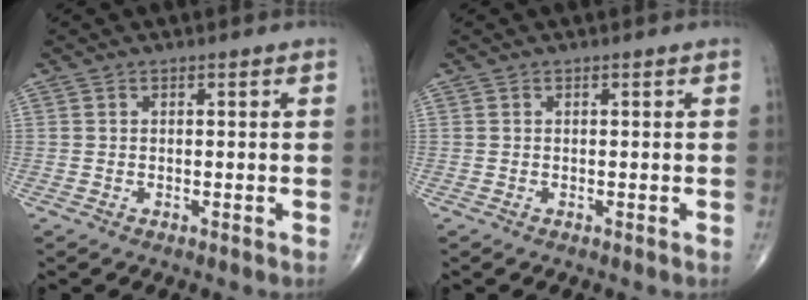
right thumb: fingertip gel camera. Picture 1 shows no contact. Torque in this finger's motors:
{"motor_torque": [-0.05, -0.13, 0.30, 0.18, -0.03]}